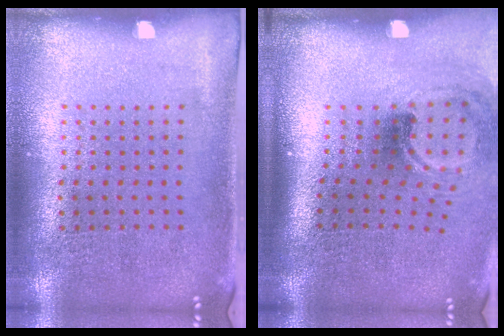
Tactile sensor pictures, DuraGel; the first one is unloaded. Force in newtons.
{"total": 1.9, "press": 1.2, "slide": 1.4}